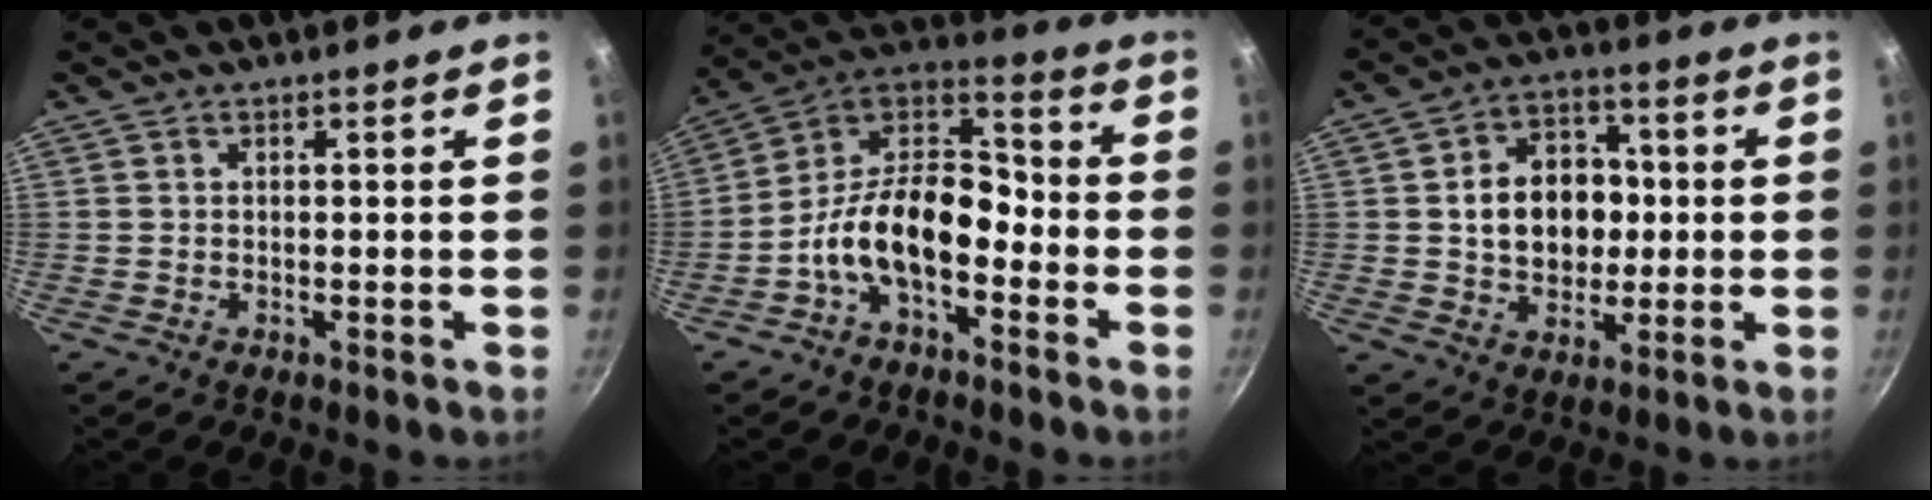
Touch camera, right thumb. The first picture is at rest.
{"total": 14.8, "force": [-5.5, 8.4, 10.9], "torque": [-0.163, 0.071, -0.120]}
{"total": 12.9, "force": [0.7, 10.0, 8.1], "torque": [-0.089, 0.016, 0.011]}